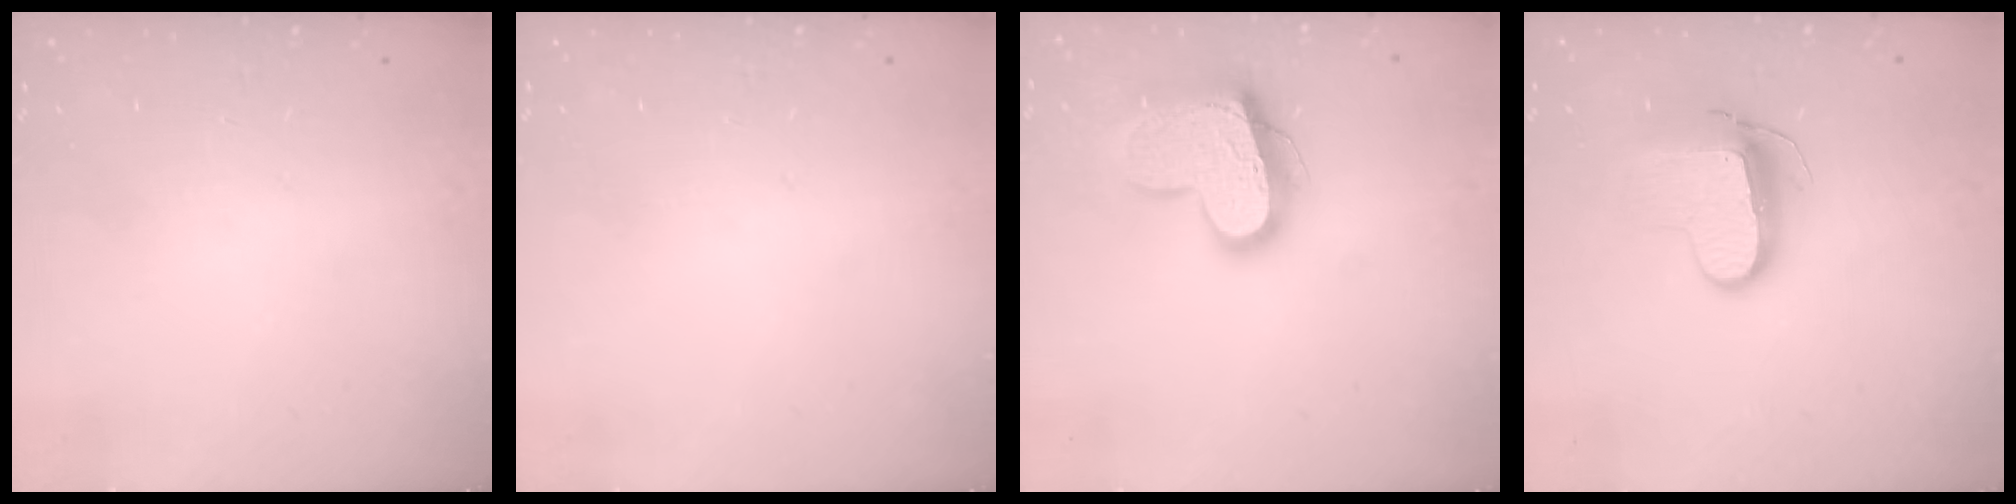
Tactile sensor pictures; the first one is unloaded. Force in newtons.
{"total": 0.0}
{"total": 16.6, "press": 16.5, "slide": 1.4}
{"total": 10.2, "press": 10.1, "slide": 0.8}